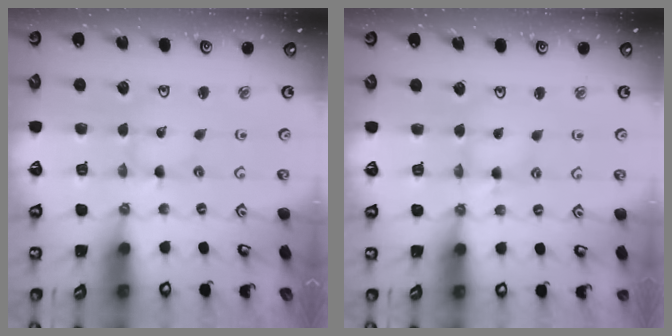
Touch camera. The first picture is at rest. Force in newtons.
{"total": 4.4, "press": 4.4, "slide": 0.4}